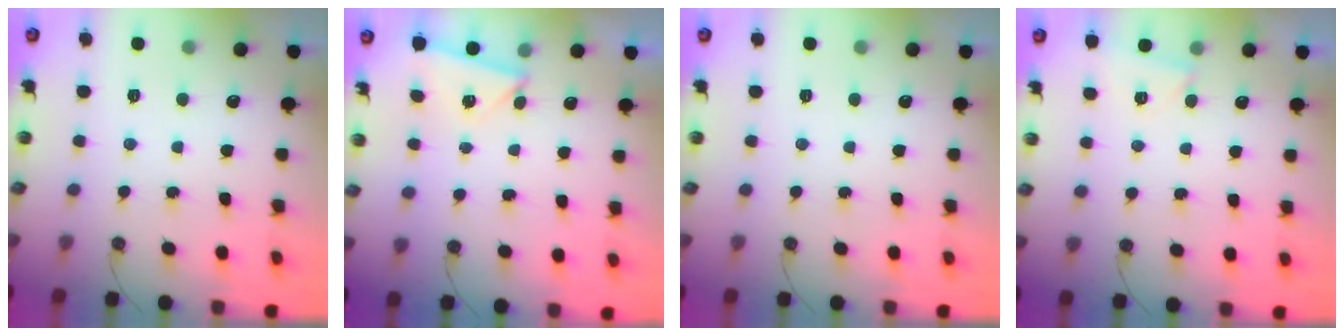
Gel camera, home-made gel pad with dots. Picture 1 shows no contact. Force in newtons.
{"total": 2.9, "press": 2.8, "slide": 0.7}
{"total": 0.0}
{"total": 2.7, "press": 2.4, "slide": 1.2}